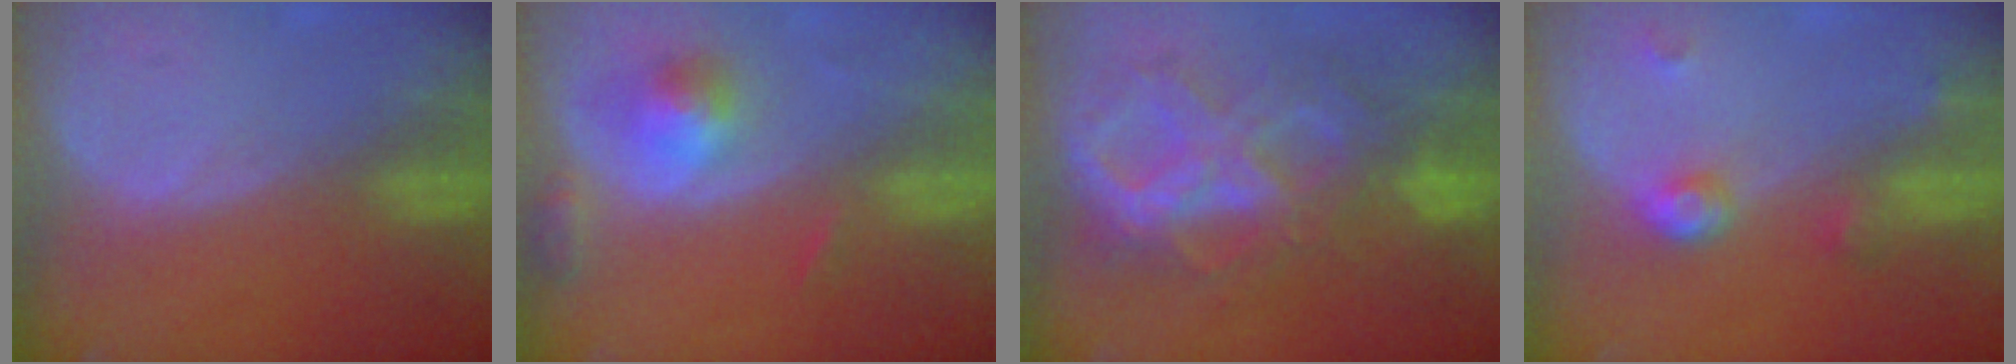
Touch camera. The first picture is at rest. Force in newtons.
{"total": 5.1, "press": 4.7, "slide": 1.9}
{"total": 10.7, "press": 10.6, "slide": 1.1}
{"total": 3.9, "press": 3.6, "slide": 1.5}